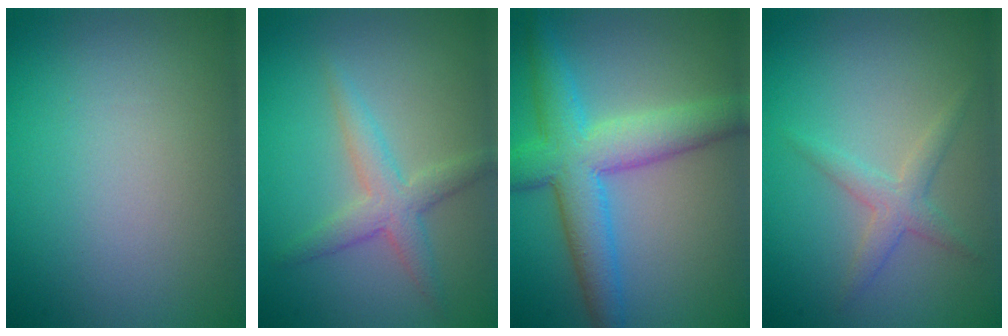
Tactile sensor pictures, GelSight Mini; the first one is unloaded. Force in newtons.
{"total": 2.9, "press": 2.9, "slide": 0.1}
{"total": 7.2, "press": 7.2, "slide": 0.2}
{"total": 2.1, "press": 2.1, "slide": 0.0}